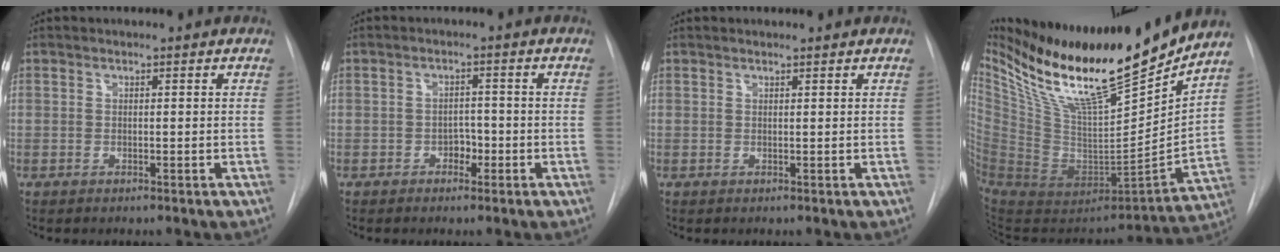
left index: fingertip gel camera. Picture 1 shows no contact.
{"total": 2.1, "force": [-1.0, 1.4, 1.1], "torque": [-0.009, 0.008, -0.016]}
{"total": 0.9, "force": [0.9, 0.0, 0.0], "torque": [-0.007, 0.012, 0.019]}
{"total": 27.6, "force": [21.7, 3.3, 16.7], "torque": [-0.277, -0.026, 0.368]}